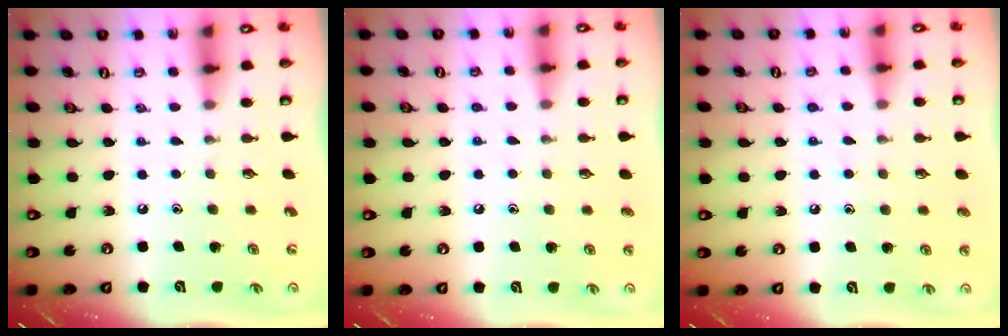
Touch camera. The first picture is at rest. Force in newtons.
{"total": 4.5, "press": 4.4, "slide": 0.7}
{"total": 6.6, "press": 6.6, "slide": 0.7}